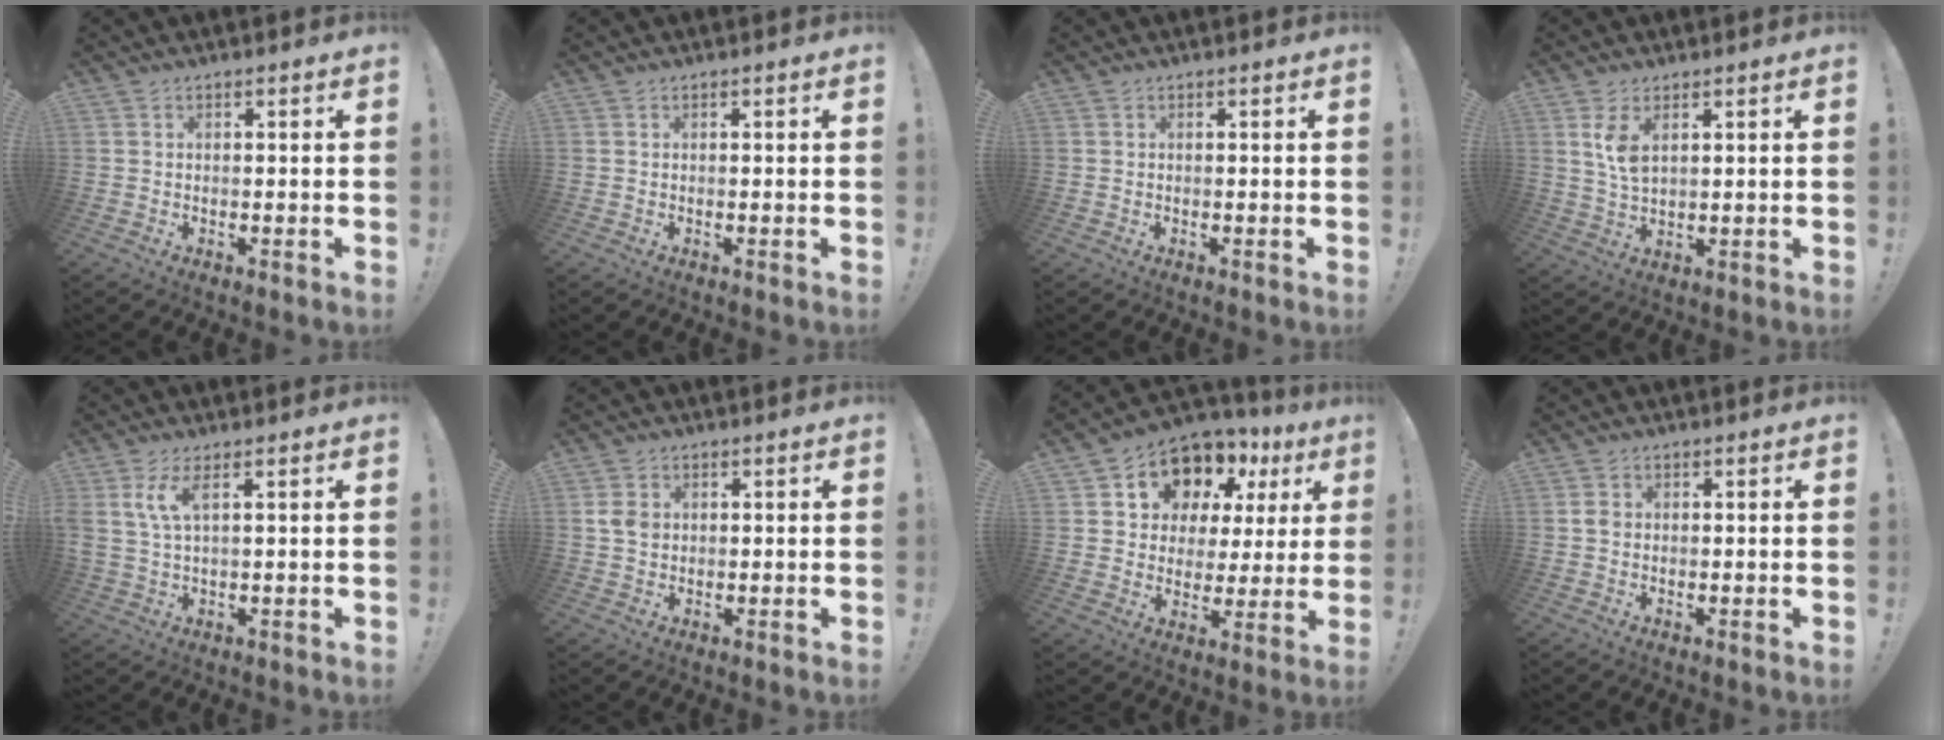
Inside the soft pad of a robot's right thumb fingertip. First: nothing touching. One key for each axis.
{"total": 0.0}
{"total": 0.0}
{"total": 5.9, "fx": 2.7, "fy": 2.8, "fz": 4.3, "tx": -0.073, "ty": -0.019, "tz": 0.045}
{"total": 5.7, "fx": 2.6, "fy": 1.6, "fz": 4.9, "tx": -0.098, "ty": -0.008, "tz": 0.042}
{"total": 3.5, "fx": 0.6, "fy": 2.8, "fz": 2.1, "tx": -0.029, "ty": 0.004, "tz": 0.011}
{"total": 11.7, "fx": 7.8, "fy": 7.9, "fz": 3.7, "tx": -0.051, "ty": -0.071, "tz": 0.151}
{"total": 1.3, "fx": 0.0, "fy": 1.1, "fz": 0.7, "tx": -0.011, "ty": 0.003, "tz": 0.000}